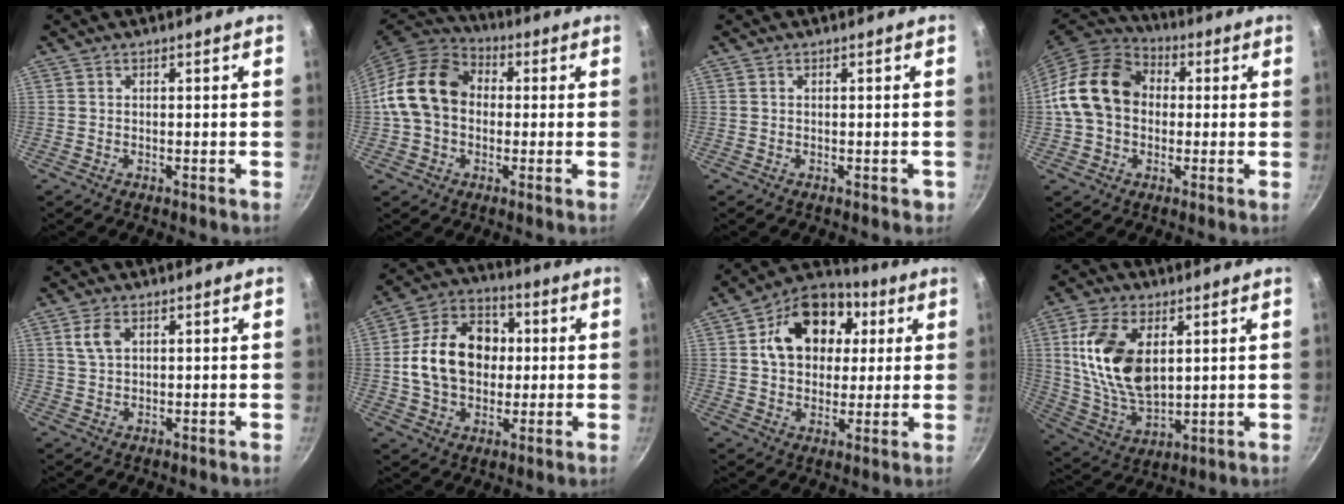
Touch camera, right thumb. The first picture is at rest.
{"total": 14.9, "force": [0.5, 11.5, 9.5], "torque": [-0.147, 0.031, -0.006]}
{"total": 0.9, "force": [-0.3, 0.7, 0.6], "torque": [0.000, 0.003, -0.003]}
{"total": 15.6, "force": [0.9, 12.2, 9.8], "torque": [-0.151, 0.032, 0.004]}
{"total": 3.9, "force": [1.5, 2.3, 2.7], "torque": [-0.049, 0.000, 0.031]}
{"total": 17.0, "force": [0.9, 12.9, 11.0], "torque": [-0.152, 0.024, 0.007]}
{"total": 17.7, "force": [4.6, 13.1, 10.9], "torque": [-0.155, 0.016, 0.062]}
{"total": 17.1, "force": [4.0, 9.9, 13.3], "torque": [-0.239, -0.020, 0.087]}